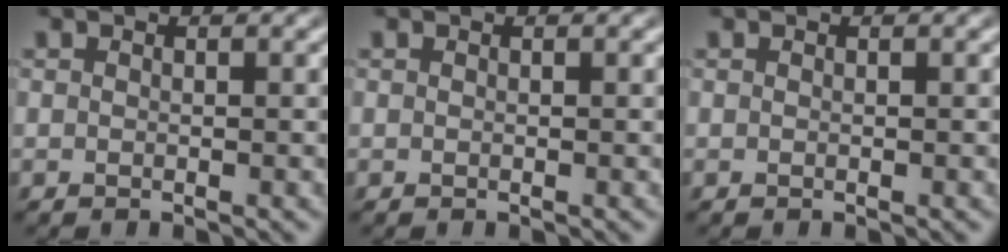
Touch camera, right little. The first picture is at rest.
{"total": 0.0}
{"total": 0.0}